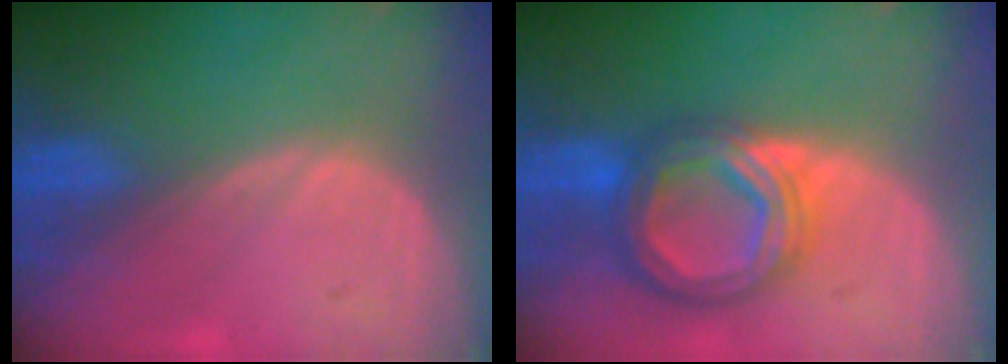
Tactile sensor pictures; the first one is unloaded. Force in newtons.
{"total": 8.5, "press": 8.5, "slide": 0.7}